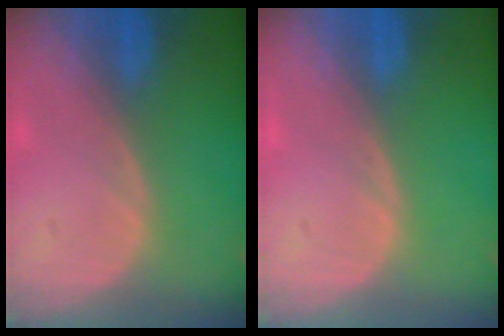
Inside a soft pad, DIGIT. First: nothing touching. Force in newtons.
{"total": 0.0}